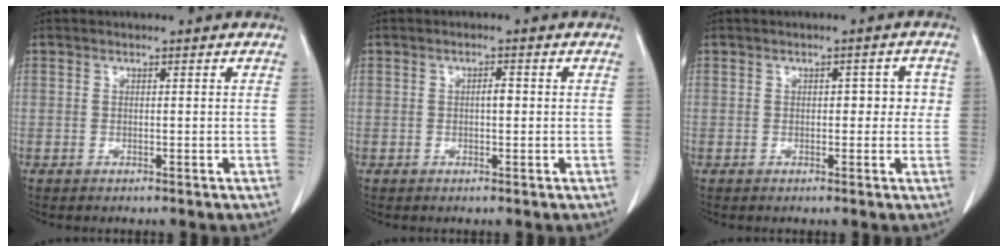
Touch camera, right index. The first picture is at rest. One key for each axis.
{"total": 1.4, "fx": 0.0, "fy": 0.5, "fz": 1.4, "tx": -0.023, "ty": 0.003, "tz": 0.000}
{"total": 3.5, "fx": 0.3, "fy": 1.9, "fz": 2.9, "tx": -0.026, "ty": 0.016, "tz": 0.003}